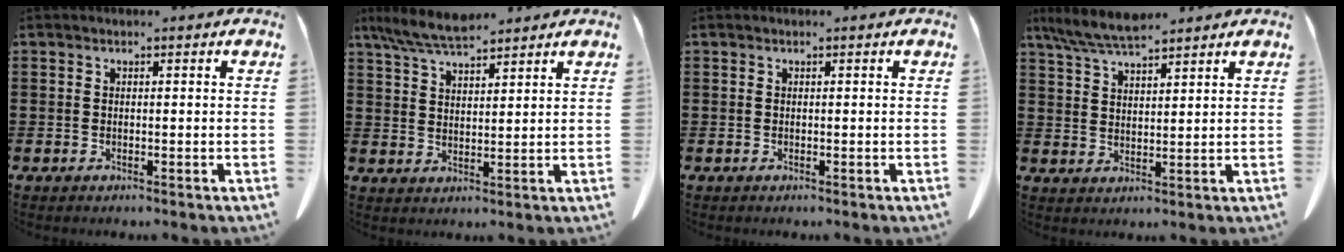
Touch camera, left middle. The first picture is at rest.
{"total": 6.5, "force": [5.6, 1.2, 3.2], "torque": [-0.077, -0.014, 0.105]}
{"total": 0.0}
{"total": 6.3, "force": [5.3, 1.0, 3.2], "torque": [-0.077, -0.013, 0.099]}